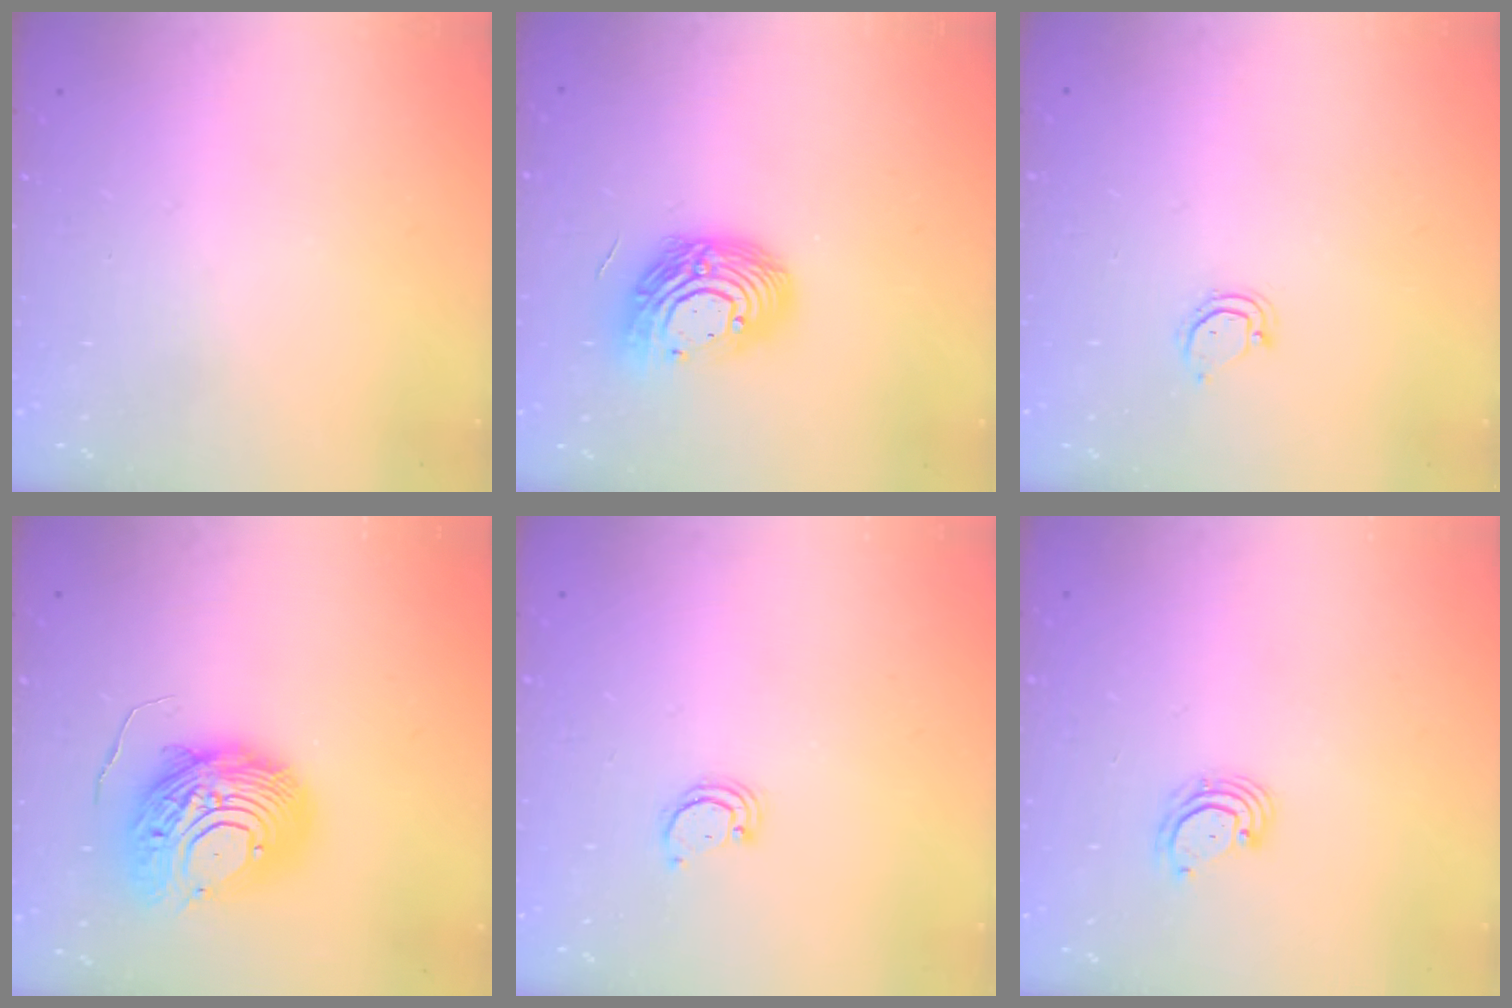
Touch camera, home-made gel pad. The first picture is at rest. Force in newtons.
{"total": 14.2, "press": 14.1, "slide": 1.2}
{"total": 3.0, "press": 3.0, "slide": 0.2}
{"total": 13.9, "press": 13.9, "slide": 1.4}
{"total": 2.1, "press": 2.1, "slide": 0.2}
{"total": 2.9, "press": 2.9, "slide": 0.1}